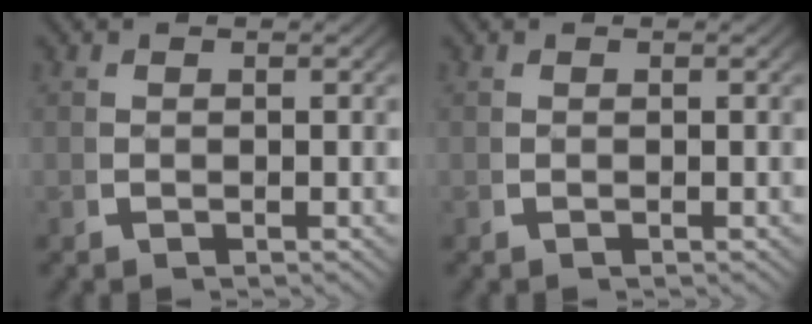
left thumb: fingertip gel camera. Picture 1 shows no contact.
{"total": 0.0}